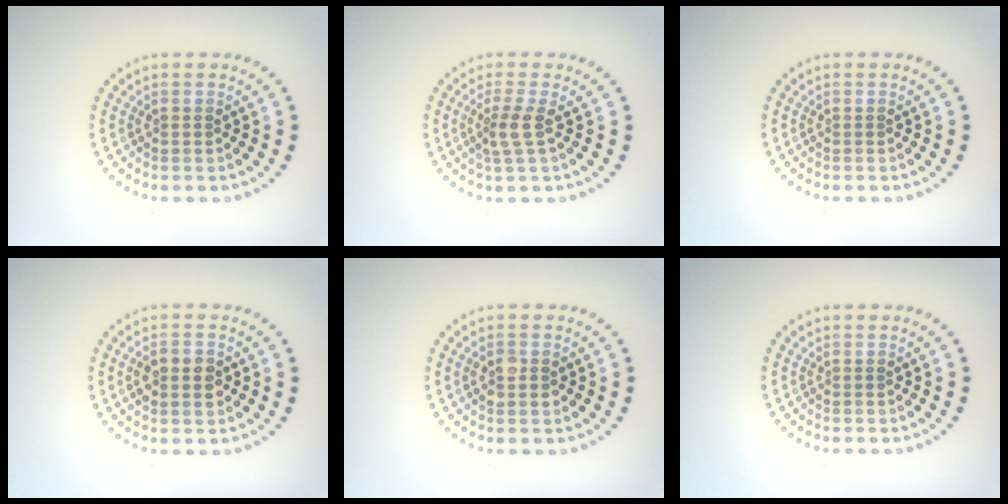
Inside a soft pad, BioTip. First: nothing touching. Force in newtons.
{"total": 2.1, "press": 1.6, "slide": 1.3}
{"total": 0.0}
{"total": 2.4, "press": 2.4, "slide": 0.1}
{"total": 2.1, "press": 2.1, "slide": 0.1}
{"total": 0.0}